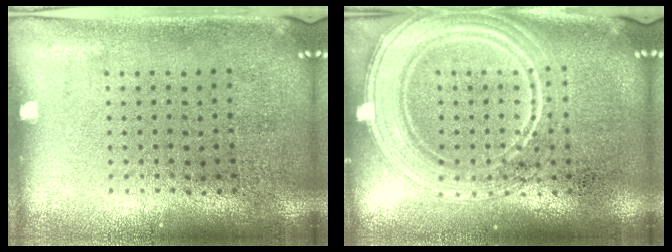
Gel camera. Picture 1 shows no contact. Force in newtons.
{"total": 3.8, "press": 3.8, "slide": 0.6}